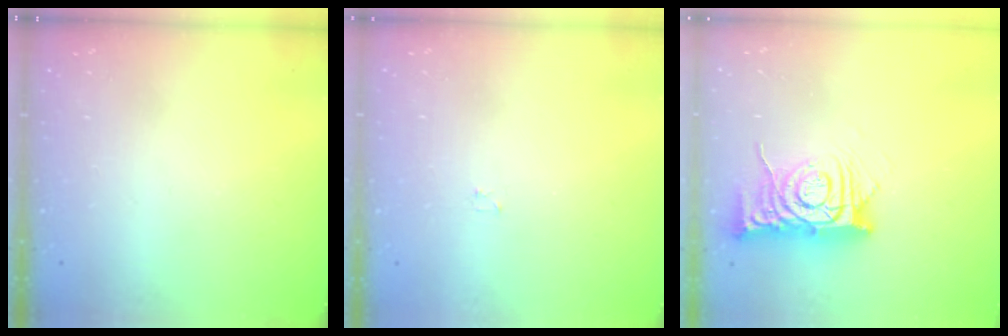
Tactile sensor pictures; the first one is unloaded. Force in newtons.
{"total": 1.2, "press": 1.2, "slide": 0.2}
{"total": 12.0, "press": 11.9, "slide": 1.2}